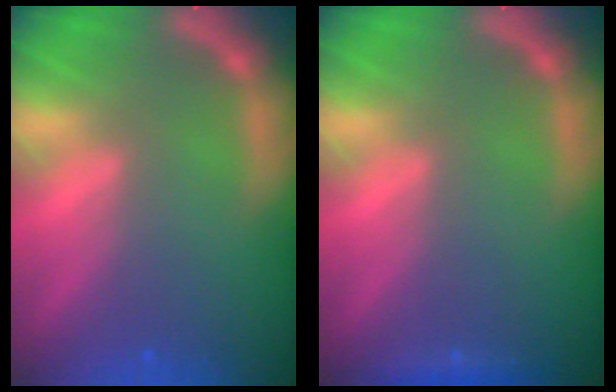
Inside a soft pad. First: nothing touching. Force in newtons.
{"total": 0.9}